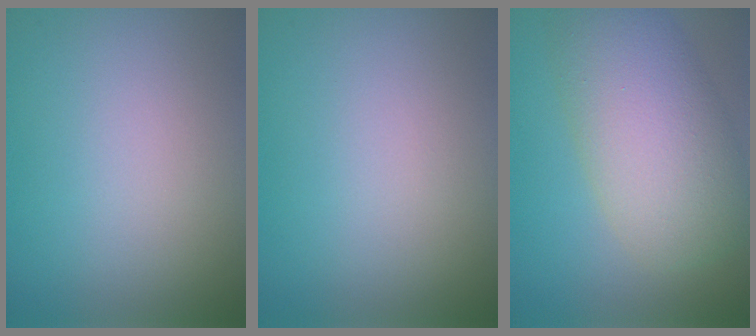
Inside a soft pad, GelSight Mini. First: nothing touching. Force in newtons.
{"total": 0.0}
{"total": 8.3, "press": 8.3, "slide": 0.5}